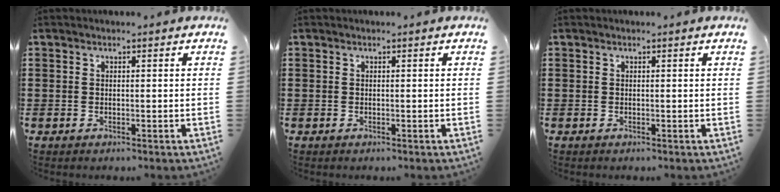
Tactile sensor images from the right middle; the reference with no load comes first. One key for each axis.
{"total": 0.0}
{"total": 0.0}